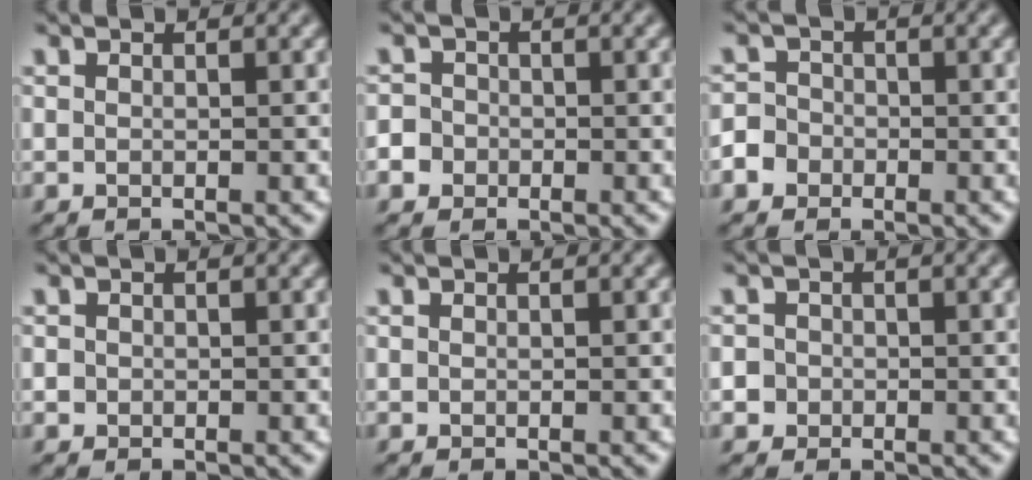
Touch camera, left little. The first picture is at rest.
{"total": 5.6, "force": [-2.3, 4.9, 1.3], "torque": [-0.026, 0.002, -0.069]}
{"total": 5.3, "force": [-2.8, 4.4, 1.1], "torque": [-0.017, -0.004, -0.073]}
{"total": 0.5, "force": [-0.2, 0.5, 0.1], "torque": [0.000, -0.003, -0.005]}
{"total": 0.0}
{"total": 2.5, "force": [-0.7, 2.3, 0.5], "torque": [0.006, 0.012, -0.023]}